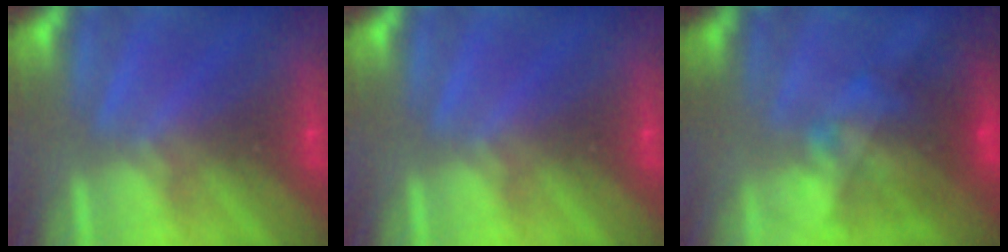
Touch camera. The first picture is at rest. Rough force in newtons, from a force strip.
{"total": 0.0}
{"total": 7.8}